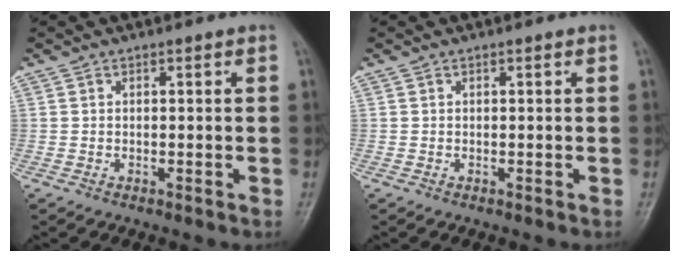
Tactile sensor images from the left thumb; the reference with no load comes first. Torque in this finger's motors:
{"motor_torque": [0.00, 0.00, 0.00, 0.00, 0.00]}